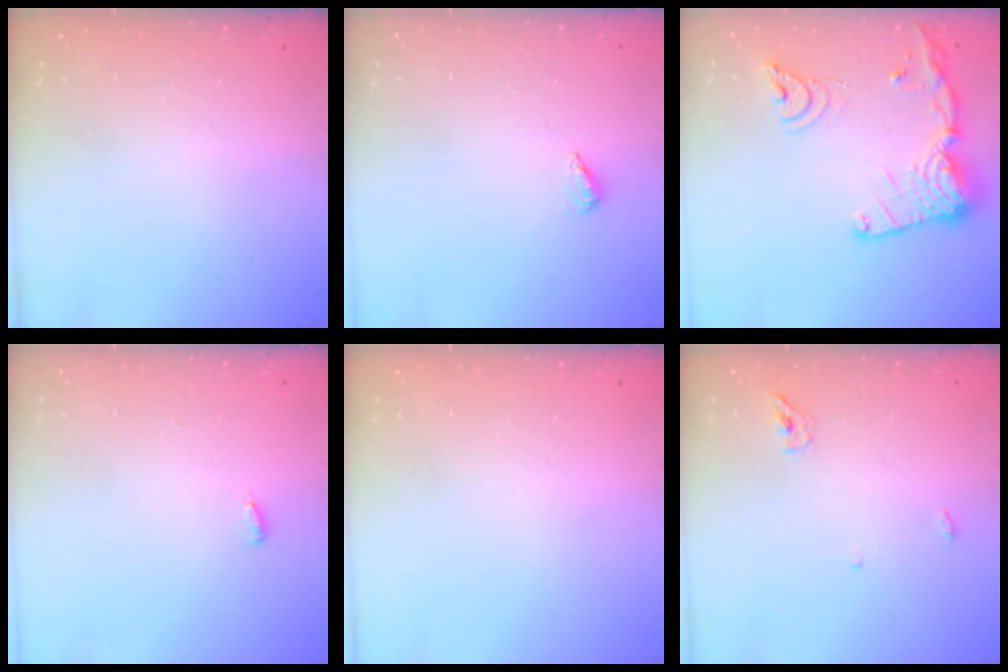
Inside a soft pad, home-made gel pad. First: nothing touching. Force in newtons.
{"total": 2.1, "press": 1.9, "slide": 0.8}
{"total": 18.5, "press": 18.4, "slide": 1.7}
{"total": 2.9, "press": 2.8, "slide": 0.9}
{"total": 0.0}
{"total": 3.9, "press": 3.7, "slide": 1.2}